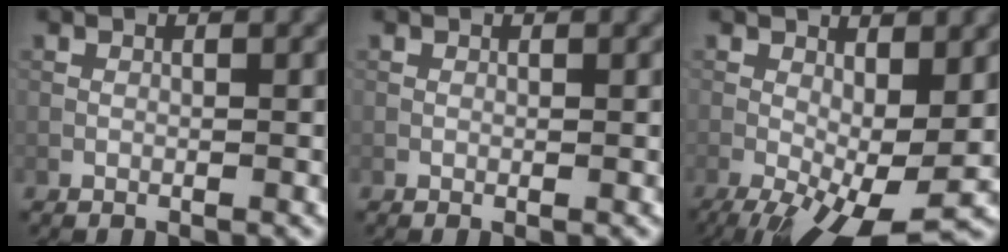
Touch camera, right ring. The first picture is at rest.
{"total": 0.0}
{"total": 9.4, "force": [-2.8, 3.7, 8.1], "torque": [-0.146, -0.010, -0.039]}